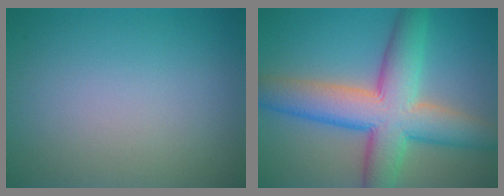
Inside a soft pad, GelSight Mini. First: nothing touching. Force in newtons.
{"total": 9.9, "press": 9.9, "slide": 0.3}